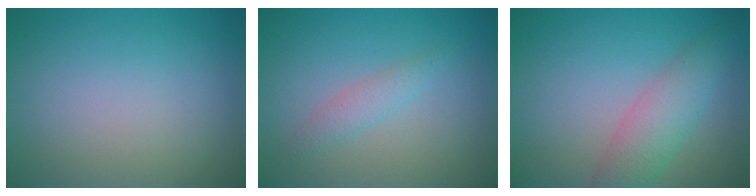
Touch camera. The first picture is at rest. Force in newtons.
{"total": 1.6, "press": 1.6, "slide": 0.0}
{"total": 4.1, "press": 4.1, "slide": 0.0}